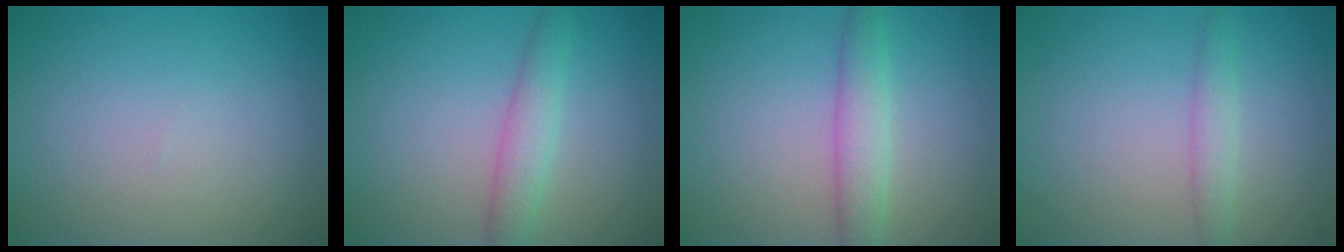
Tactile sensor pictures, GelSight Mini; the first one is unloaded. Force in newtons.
{"total": 2.7, "press": 2.7, "slide": 0.0}
{"total": 3.0, "press": 3.0, "slide": 0.1}
{"total": 1.7, "press": 1.7, "slide": 0.1}